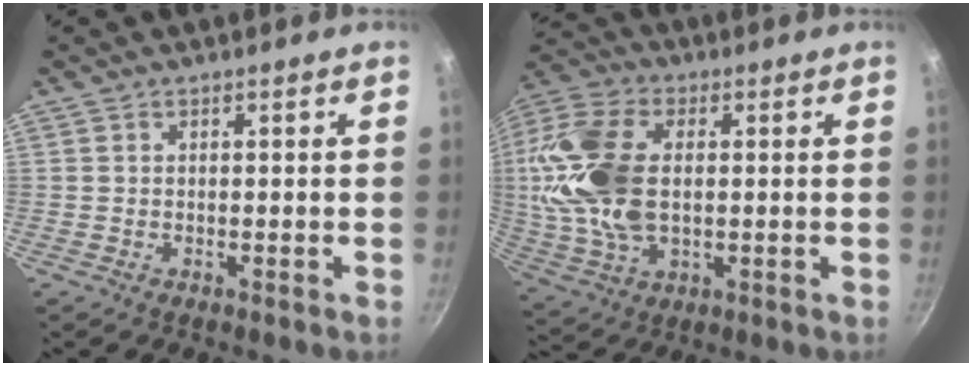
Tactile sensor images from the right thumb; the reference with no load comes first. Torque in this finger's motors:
{"motor_torque": [1.26, 3.75, 2.14, -0.43, 0.25]}